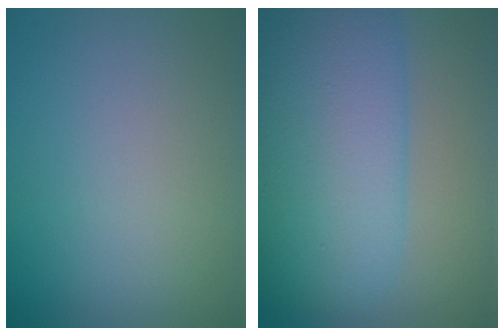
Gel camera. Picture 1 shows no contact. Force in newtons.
{"total": 11.7, "press": 11.7, "slide": 0.2}